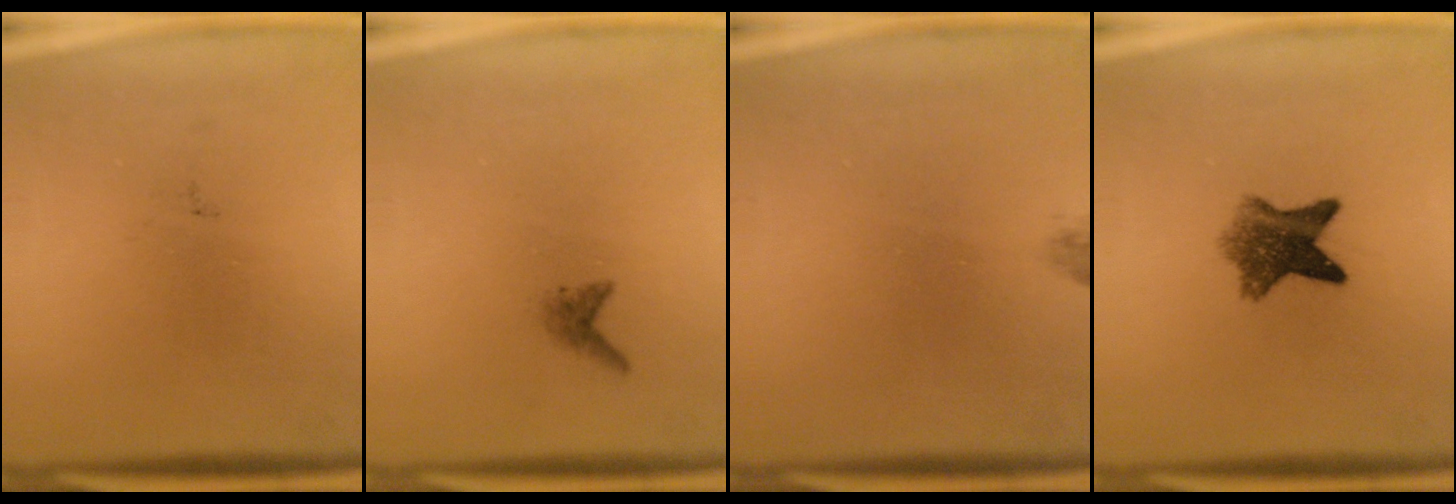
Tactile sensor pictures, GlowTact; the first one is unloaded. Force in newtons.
{"total": 1.0}
{"total": 0.8}
{"total": 6.8}